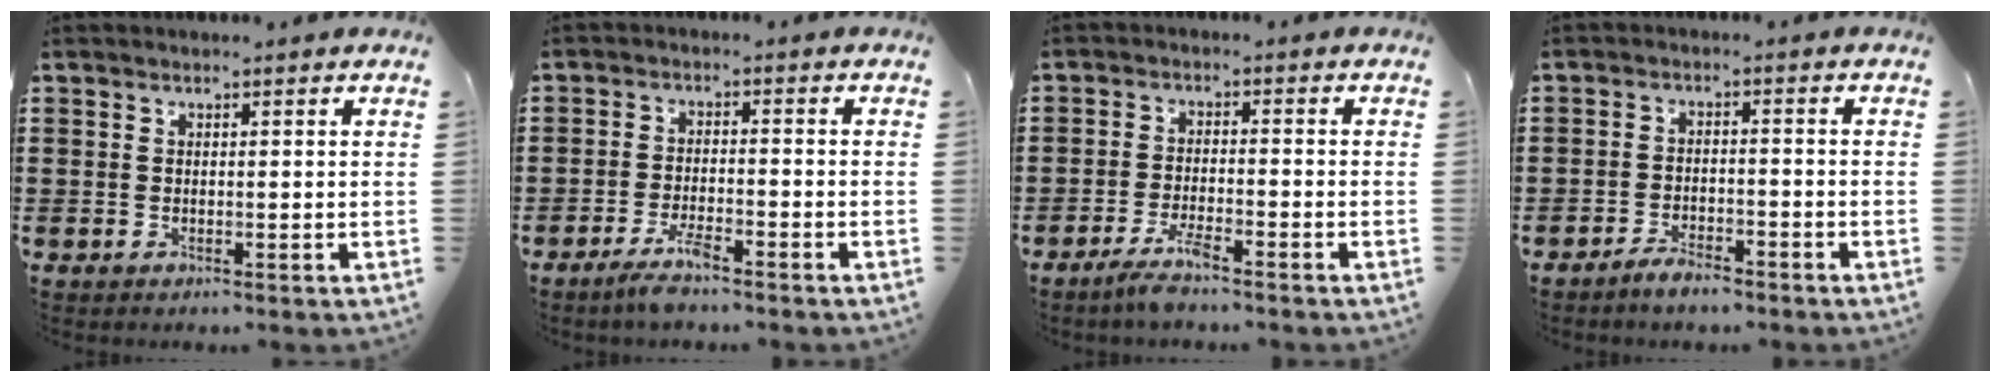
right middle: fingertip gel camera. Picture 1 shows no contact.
{"total": 3.7, "force": [-2.8, 0.4, 2.4], "torque": [-0.056, -0.002, -0.055]}
{"total": 3.6, "force": [-2.8, 0.1, 2.2], "torque": [-0.053, -0.006, -0.054]}
{"total": 3.0, "force": [-2.8, 0.6, 0.8], "torque": [-0.016, 0.008, -0.057]}